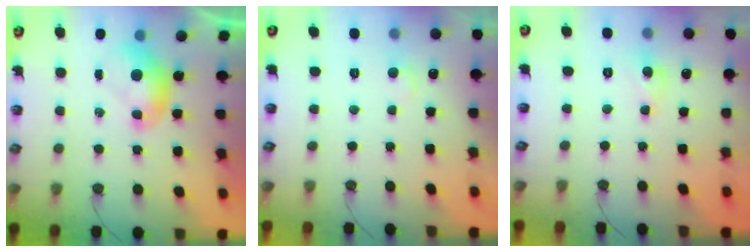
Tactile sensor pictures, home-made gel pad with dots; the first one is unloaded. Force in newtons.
{"total": 1.4, "press": 1.2, "slide": 0.7}
{"total": 0.0}